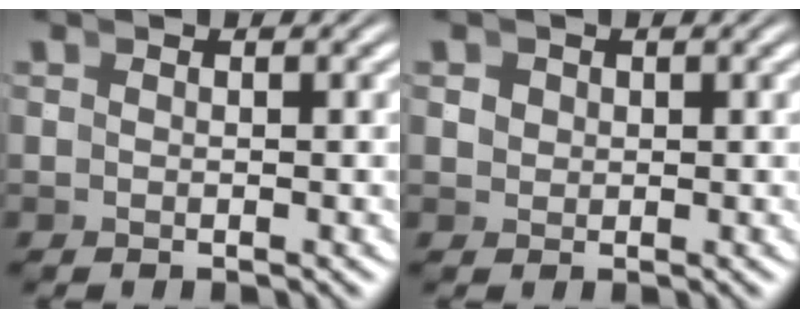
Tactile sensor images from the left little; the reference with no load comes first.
{"total": 0.8, "force": [0.4, 0.6, 0.4], "torque": [-0.004, 0.000, 0.012]}